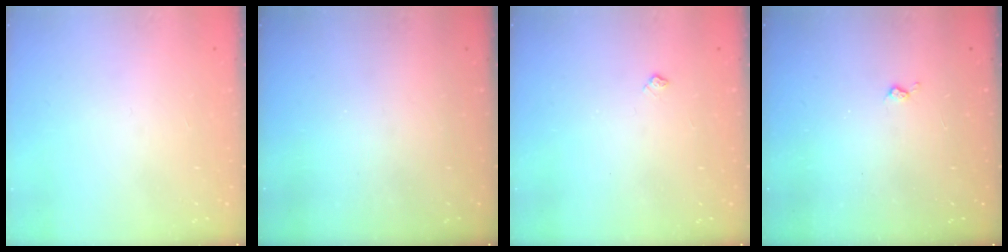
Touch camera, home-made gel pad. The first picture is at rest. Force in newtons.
{"total": 0.0}
{"total": 3.1, "press": 3.1, "slide": 0.4}
{"total": 2.8, "press": 2.7, "slide": 0.5}